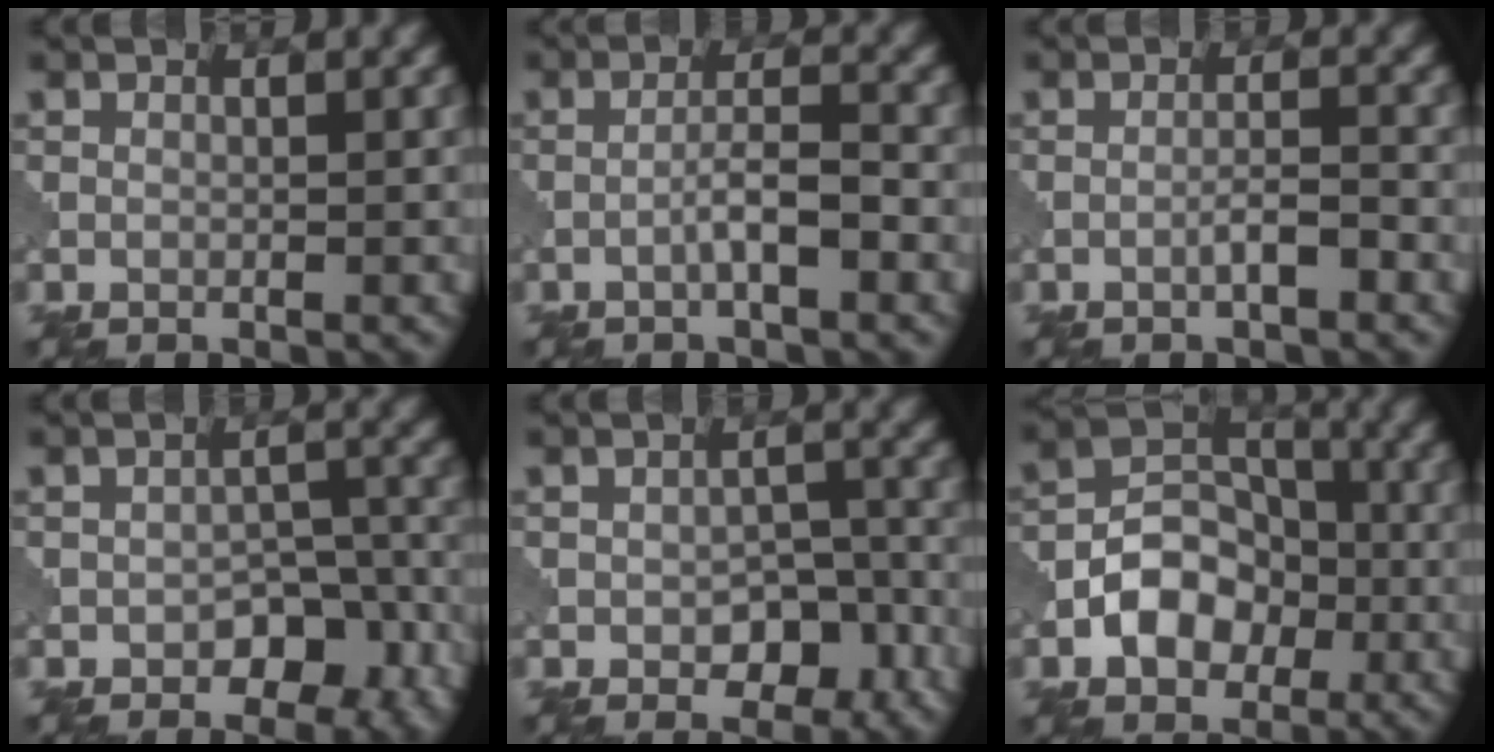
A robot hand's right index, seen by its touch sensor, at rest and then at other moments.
{"total": 2.9, "force": [-1.2, 0.4, 2.7], "torque": [-0.047, 0.011, -0.025]}
{"total": 1.9, "force": [-0.9, 0.1, 1.7], "torque": [-0.028, 0.008, -0.019]}
{"total": 6.4, "force": [-3.1, 4.1, 3.8], "torque": [-0.040, -0.007, -0.039]}
{"total": 4.5, "force": [-1.6, 2.8, 3.1], "torque": [-0.042, -0.003, -0.022]}
{"total": 5.6, "force": [-2.0, 4.0, 3.3], "torque": [-0.045, 0.004, -0.038]}